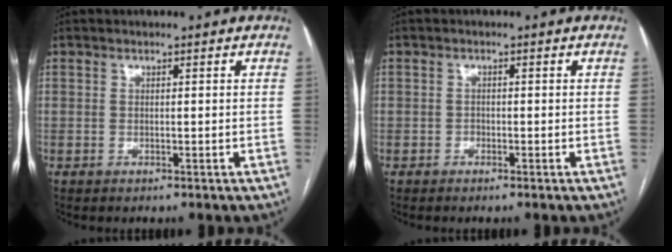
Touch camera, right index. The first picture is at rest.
{"total": 0.8, "force": [-0.6, 0.5, 0.0], "torque": [0.001, 0.003, -0.014]}